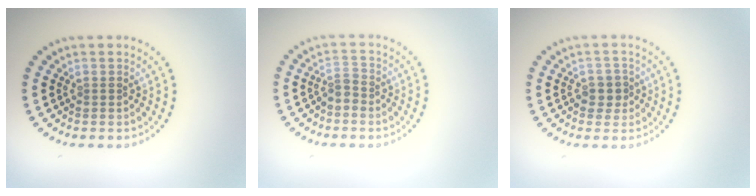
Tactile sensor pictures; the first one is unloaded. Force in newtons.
{"total": 1.7, "press": 1.3, "slide": 1.2}
{"total": 1.5, "press": 1.4, "slide": 0.6}